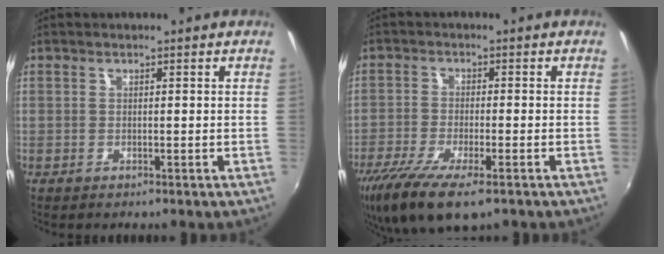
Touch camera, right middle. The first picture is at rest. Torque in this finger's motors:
{"motor_torque": [1.24, -0.90, 0.33, 0.11]}